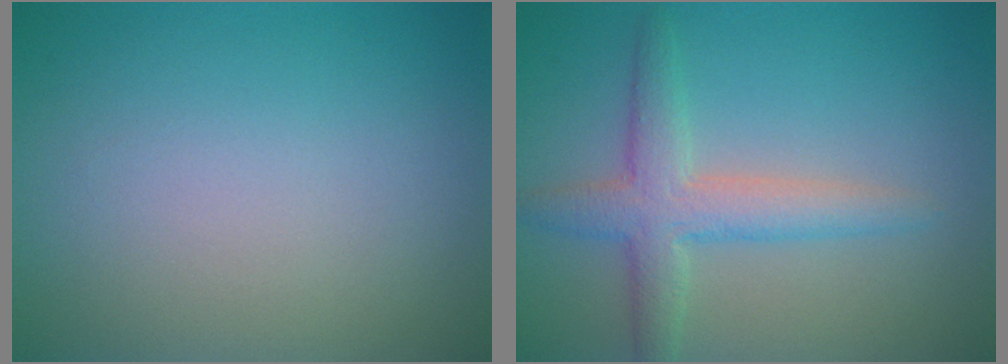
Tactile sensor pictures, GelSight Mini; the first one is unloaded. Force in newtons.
{"total": 4.0, "press": 4.0, "slide": 0.1}